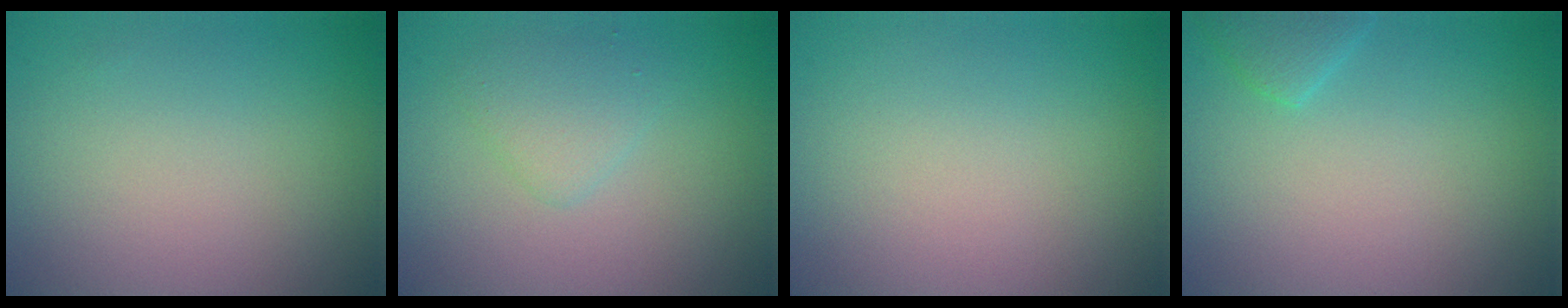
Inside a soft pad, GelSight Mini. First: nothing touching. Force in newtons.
{"total": 1.8, "press": 1.8, "slide": 0.1}
{"total": 0.0}
{"total": 1.6, "press": 1.6, "slide": 0.2}